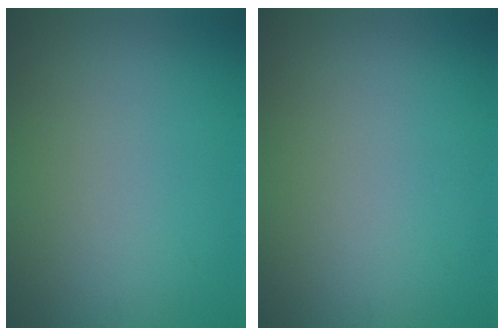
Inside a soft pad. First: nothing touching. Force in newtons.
{"total": 0.0}